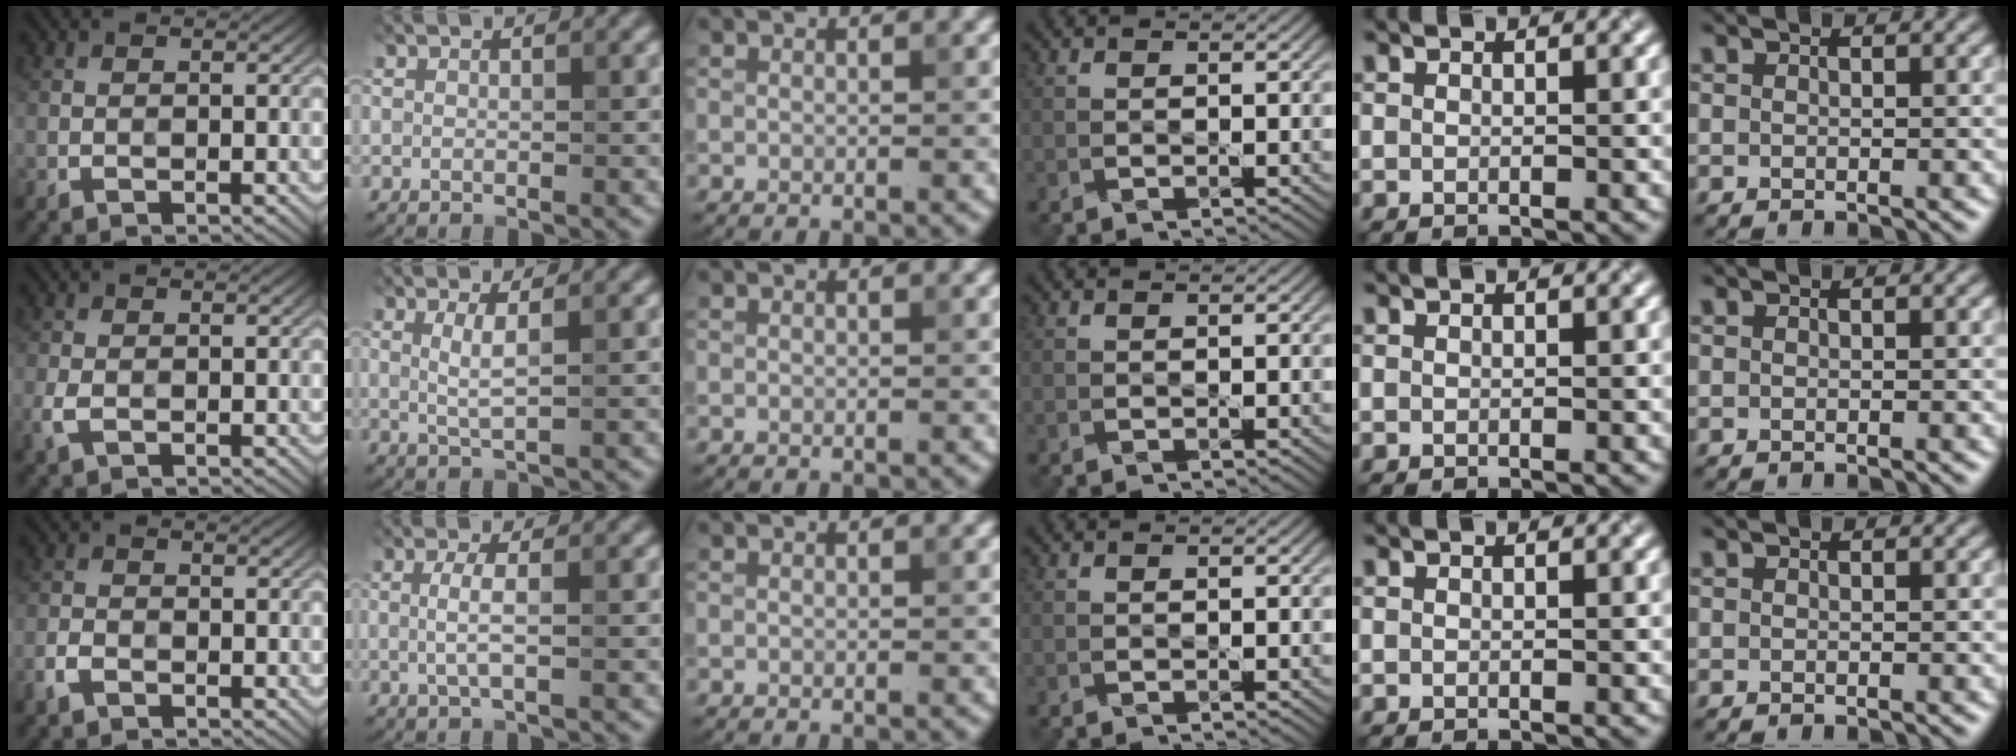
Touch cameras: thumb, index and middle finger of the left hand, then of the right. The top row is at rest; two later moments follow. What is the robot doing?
{"motion": "dispense", "object": "pipette"}